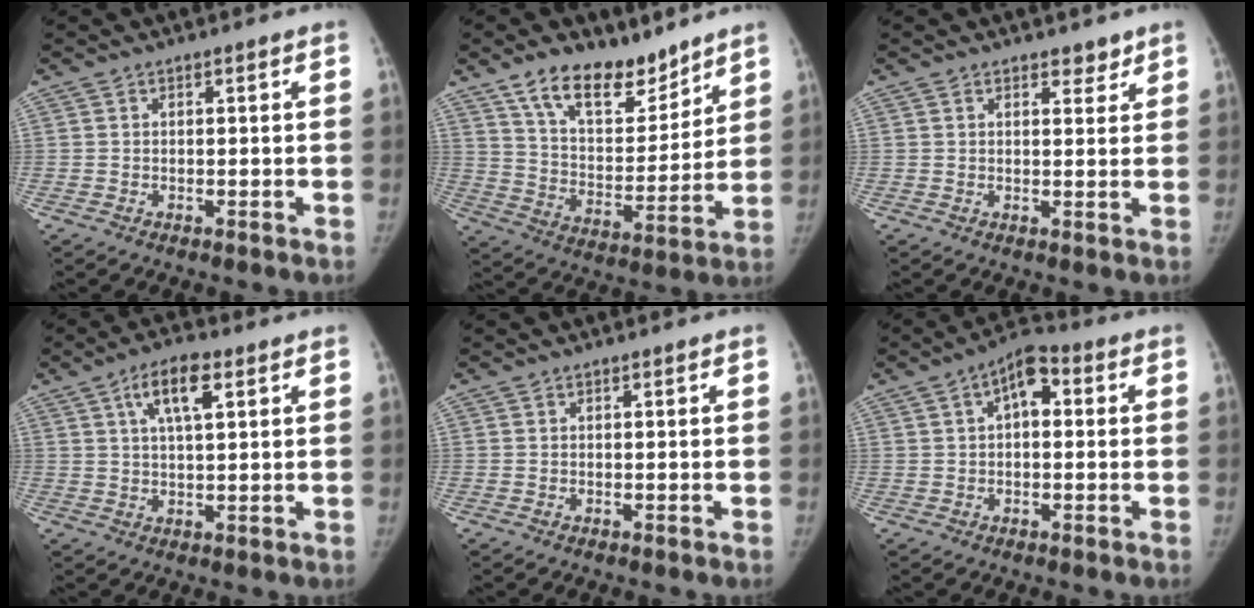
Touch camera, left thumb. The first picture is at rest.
{"total": 15.6, "force": [11.4, 7.3, 7.7], "torque": [-0.083, -0.075, 0.203]}
{"total": 2.3, "force": [1.9, 1.1, 0.8], "torque": [0.005, -0.012, 0.023]}
{"total": 7.5, "force": [3.2, 2.7, 6.2], "torque": [-0.106, 0.001, 0.055]}
{"total": 0.0}
{"total": 7.3, "force": [1.7, 4.0, 5.9], "torque": [-0.079, 0.020, 0.015]}